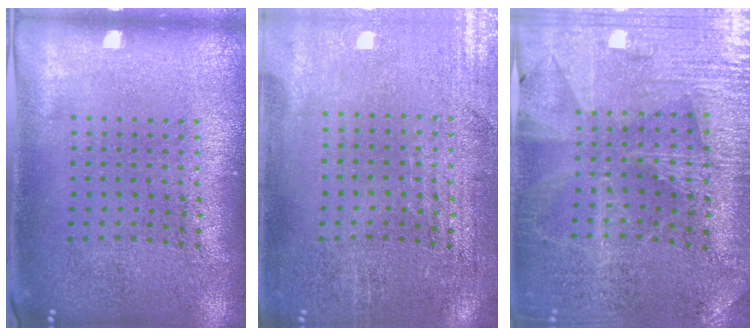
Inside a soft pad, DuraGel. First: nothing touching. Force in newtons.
{"total": 0.6, "press": 0.5, "slide": 0.3}
{"total": 2.3, "press": 2.3, "slide": 0.5}